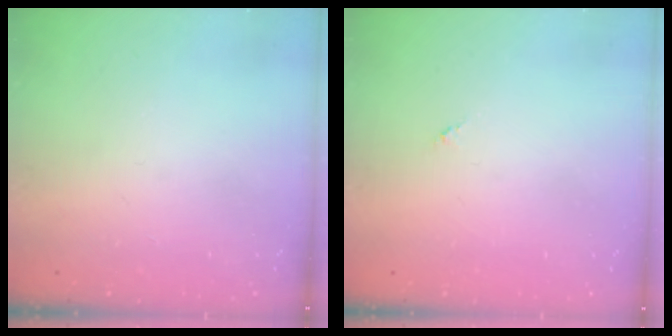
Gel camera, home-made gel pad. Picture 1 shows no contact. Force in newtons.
{"total": 0.0}